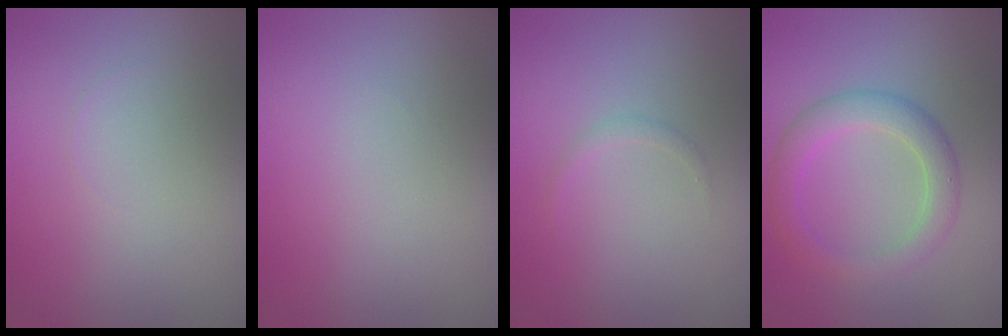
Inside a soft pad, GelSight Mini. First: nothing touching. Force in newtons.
{"total": 0.0}
{"total": 0.7, "press": 0.7, "slide": 0.0}
{"total": 3.6, "press": 3.6, "slide": 0.1}